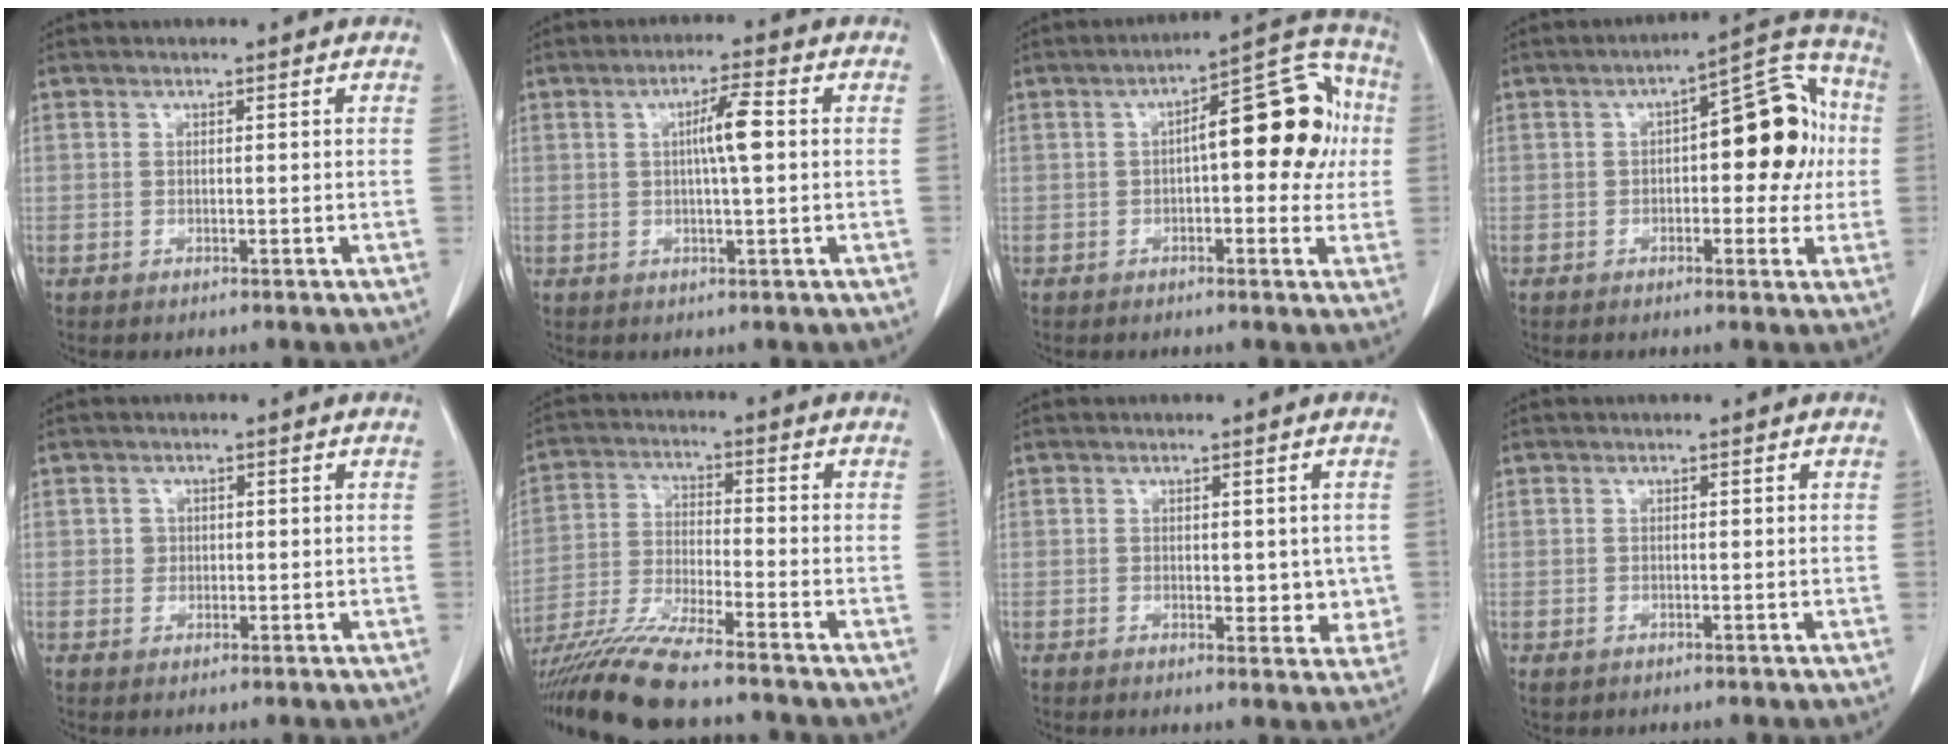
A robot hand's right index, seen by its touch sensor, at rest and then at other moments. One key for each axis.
{"total": 4.9, "fx": 0.6, "fy": 0.3, "fz": 4.8, "tx": -0.085, "ty": 0.005, "tz": 0.008}
{"total": 13.3, "fx": 1.5, "fy": 4.8, "fz": 12.4, "tx": -0.159, "ty": 0.049, "tz": 0.019}
{"total": 12.7, "fx": 1.0, "fy": 5.3, "fz": 11.5, "tx": -0.142, "ty": 0.045, "tz": 0.013}
{"total": 1.4, "fx": 0.3, "fy": 1.4, "fz": 0.3, "tx": 0.002, "ty": 0.004, "tz": 0.006}
{"total": 14.7, "fx": -12.5, "fy": 0.3, "fz": 7.8, "tx": -0.149, "ty": -0.034, "tz": -0.222}
{"total": 4.3, "fx": 0.1, "fy": 2.5, "fz": 3.5, "tx": -0.022, "ty": -0.005, "tz": 0.006}
{"total": 0.9, "fx": -0.4, "fy": 0.7, "fz": 0.3, "tx": -0.009, "ty": 0.002, "tz": -0.003}